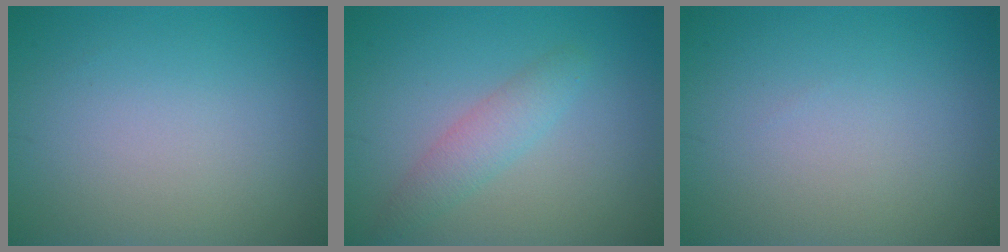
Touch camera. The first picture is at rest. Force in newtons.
{"total": 2.4, "press": 2.4, "slide": 0.1}
{"total": 0.0}